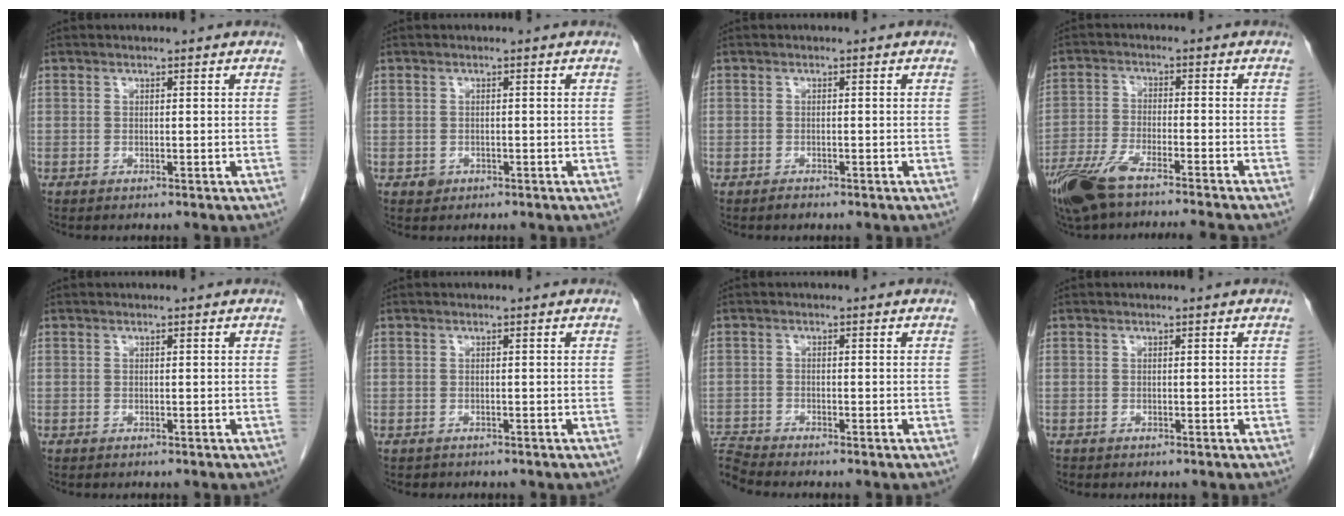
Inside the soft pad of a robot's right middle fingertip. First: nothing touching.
{"total": 1.0, "force": [-0.5, 0.9, 0.2], "torque": [-0.001, 0.003, -0.005]}
{"total": 0.6, "force": [-0.6, 0.2, 0.1], "torque": [-0.007, -0.003, -0.009]}
{"total": 12.2, "force": [-10.0, 0.6, 7.0], "torque": [-0.128, -0.025, -0.170]}
{"total": 0.0}
{"total": 0.9, "force": [-0.8, 0.4, 0.1], "torque": [-0.018, -0.003, -0.012]}
{"total": 3.6, "force": [-3.4, -1.2, 0.0], "torque": [-0.011, -0.011, -0.064]}
{"total": 0.0}